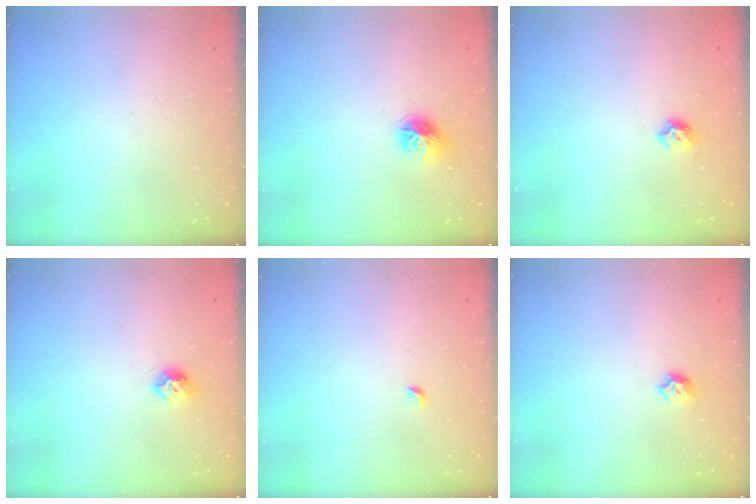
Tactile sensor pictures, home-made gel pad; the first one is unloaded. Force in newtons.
{"total": 9.4, "press": 9.4, "slide": 0.5}
{"total": 5.7, "press": 5.6, "slide": 1.0}
{"total": 6.5, "press": 6.5, "slide": 0.3}
{"total": 2.7, "press": 2.6, "slide": 0.6}
{"total": 5.0, "press": 4.9, "slide": 0.7}